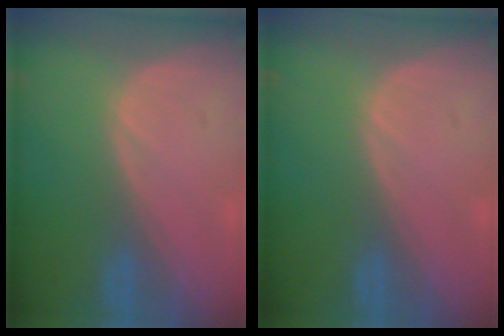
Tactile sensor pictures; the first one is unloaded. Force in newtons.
{"total": 0.0}